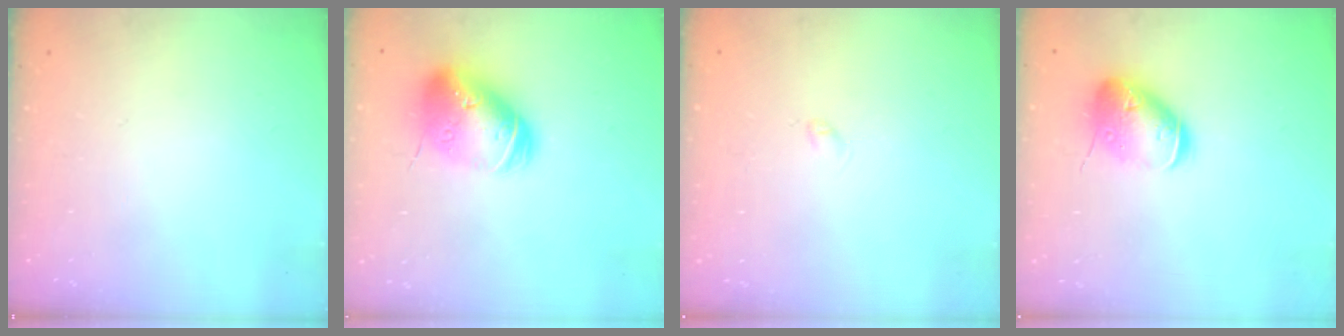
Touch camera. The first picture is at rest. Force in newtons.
{"total": 19.6, "press": 19.4, "slide": 2.8}
{"total": 2.4, "press": 2.3, "slide": 0.4}
{"total": 13.2, "press": 13.1, "slide": 1.8}